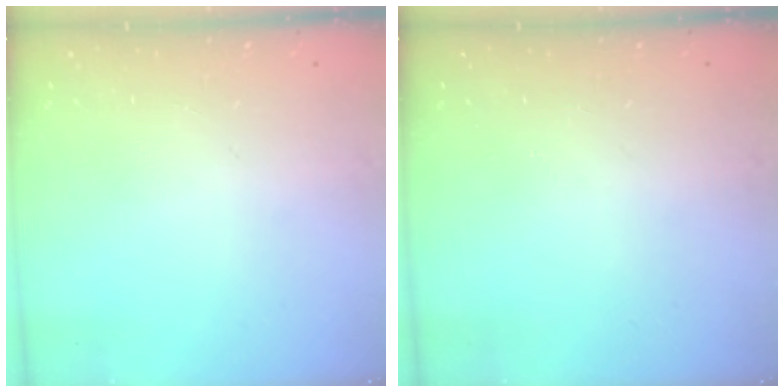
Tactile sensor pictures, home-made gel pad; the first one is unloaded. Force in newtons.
{"total": 0.0}